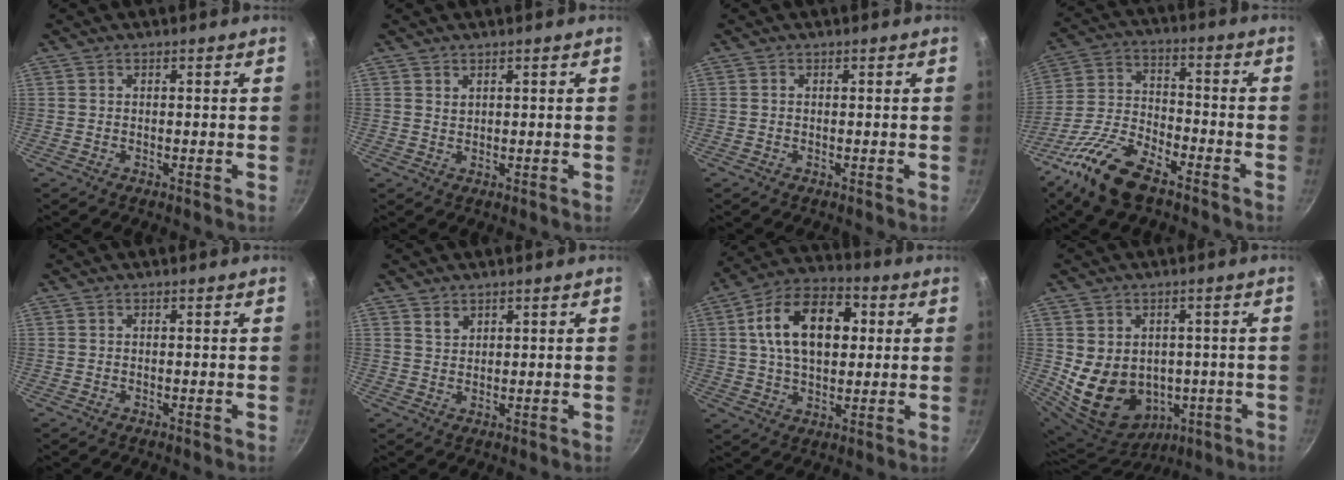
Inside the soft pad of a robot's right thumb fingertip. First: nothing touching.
{"total": 1.0, "force": [0.7, 0.5, 0.4], "torque": [-0.004, -0.005, 0.014]}
{"total": 0.0}
{"total": 14.3, "force": [-9.3, 6.0, 9.1], "torque": [-0.181, 0.047, -0.191]}
{"total": 0.0}
{"total": 2.1, "force": [1.4, 1.3, 0.7], "torque": [-0.006, -0.005, 0.028]}
{"total": 16.9, "force": [3.5, 10.6, 12.7], "torque": [-0.182, 0.016, 0.046]}
{"total": 15.1, "force": [-1.0, 12.3, 8.6], "torque": [-0.138, 0.002, 0.017]}